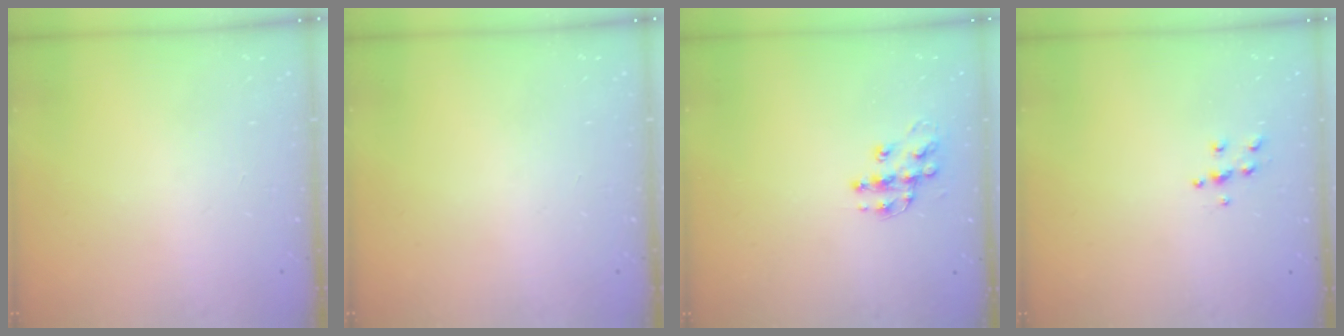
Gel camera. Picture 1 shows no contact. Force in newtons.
{"total": 0.0}
{"total": 10.7, "press": 10.7, "slide": 0.6}
{"total": 5.5, "press": 5.5, "slide": 0.5}